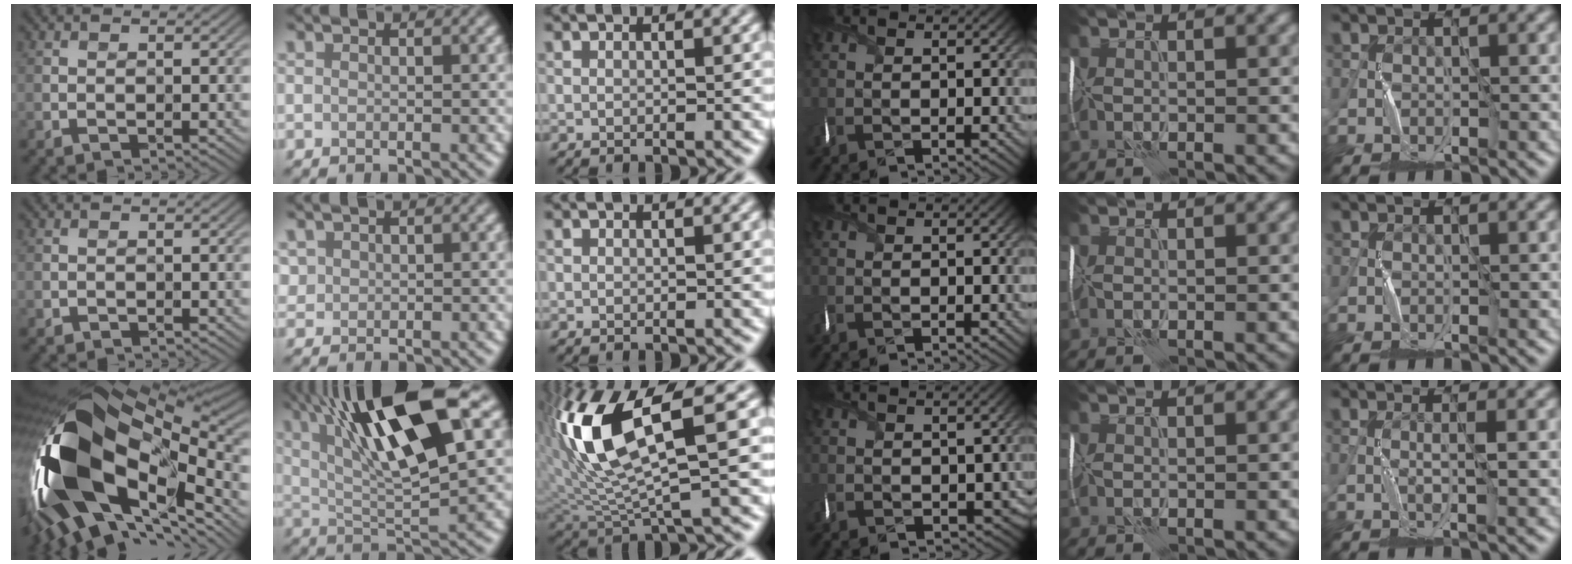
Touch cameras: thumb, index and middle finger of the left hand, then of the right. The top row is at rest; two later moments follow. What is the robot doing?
{"motion": "wrap", "object": "thread"}